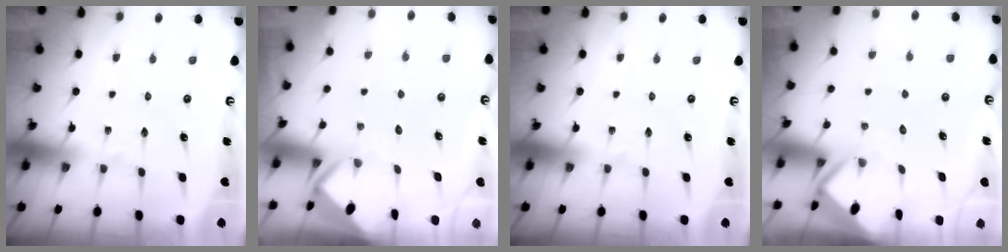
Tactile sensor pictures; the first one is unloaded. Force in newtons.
{"total": 3.3, "press": 3.3, "slide": 0.2}
{"total": 0.0}
{"total": 2.3, "press": 2.3, "slide": 0.2}